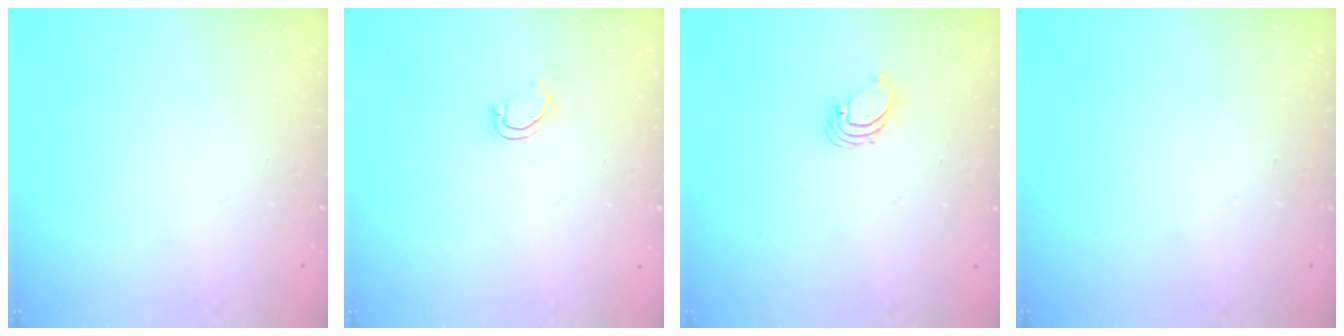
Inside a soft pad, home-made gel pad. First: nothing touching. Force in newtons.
{"total": 3.1, "press": 3.1, "slide": 0.2}
{"total": 1.6, "press": 1.6, "slide": 0.1}
{"total": 0.0}